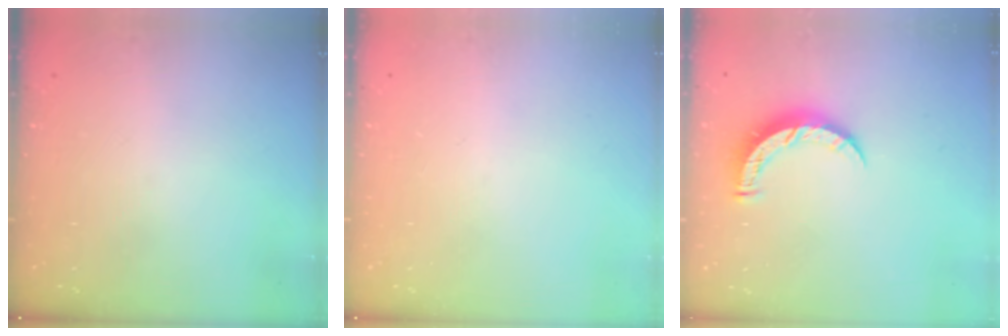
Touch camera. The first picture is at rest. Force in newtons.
{"total": 0.0}
{"total": 7.7, "press": 7.7, "slide": 0.3}